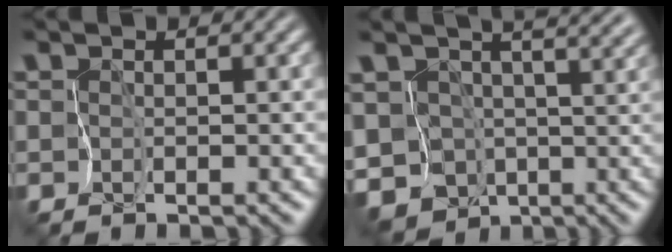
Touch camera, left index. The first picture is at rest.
{"total": 8.0, "force": [0.5, 5.9, 5.4], "torque": [-0.088, -0.009, 0.012]}